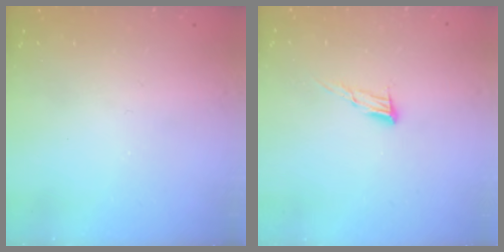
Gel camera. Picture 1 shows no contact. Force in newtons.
{"total": 7.3, "press": 7.2, "slide": 1.2}